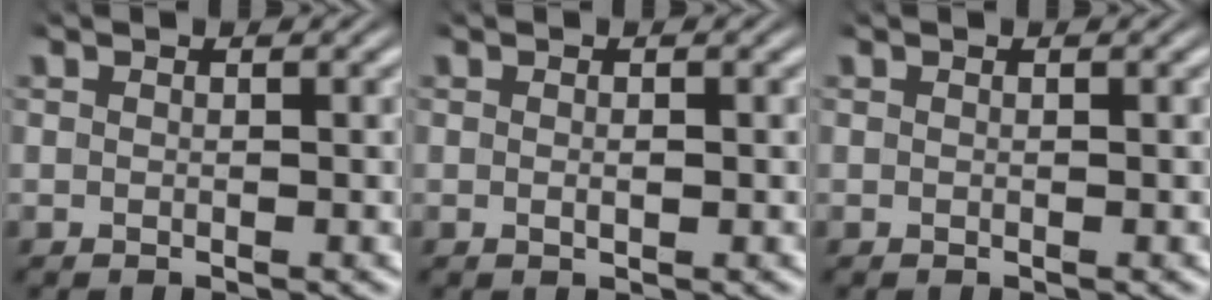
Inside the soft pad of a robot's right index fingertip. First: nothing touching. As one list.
[{"total": 0.7, "force": [0.1, 0.5, 0.5], "torque": [-0.009, 0.000, -0.001]}, {"total": 0.0}]